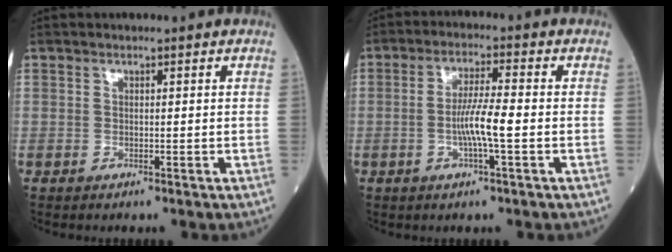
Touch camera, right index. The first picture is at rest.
{"total": 6.1, "force": [-1.2, 0.1, 6.0], "torque": [-0.117, -0.001, -0.024]}